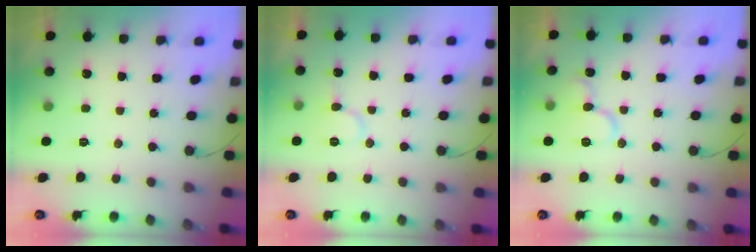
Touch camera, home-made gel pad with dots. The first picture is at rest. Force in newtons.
{"total": 7.8, "press": 7.8, "slide": 0.9}
{"total": 11.3, "press": 11.2, "slide": 1.4}